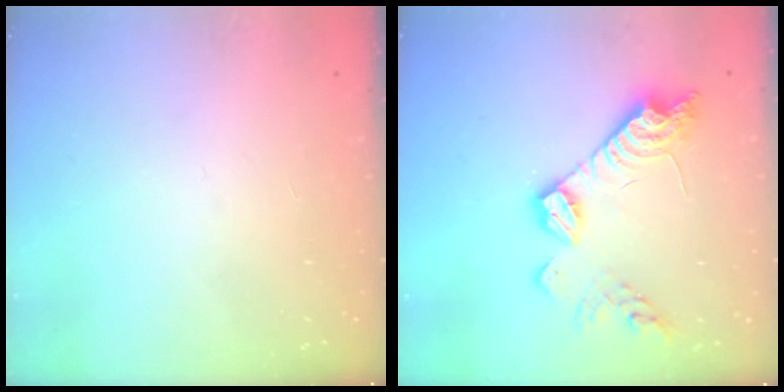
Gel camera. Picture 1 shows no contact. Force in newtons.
{"total": 14.6, "press": 14.5, "slide": 0.6}